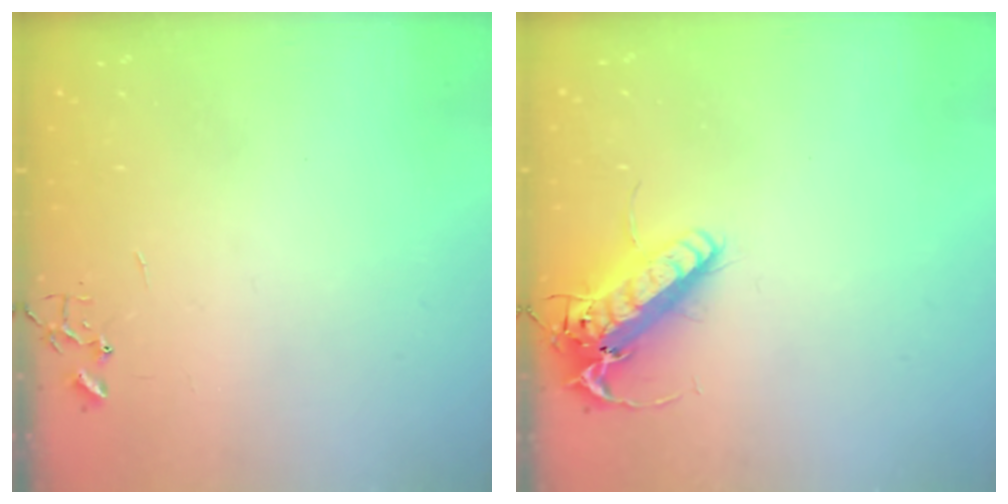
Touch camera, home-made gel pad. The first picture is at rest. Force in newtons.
{"total": 15.9, "press": 15.7, "slide": 2.8}